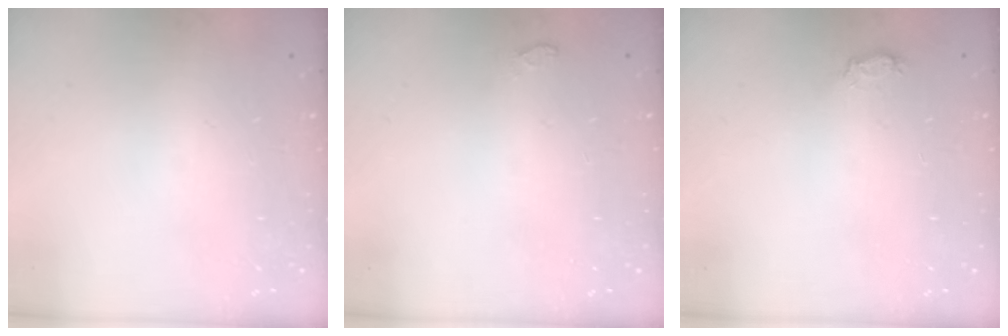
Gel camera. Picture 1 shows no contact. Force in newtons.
{"total": 6.5, "press": 3.5, "slide": 5.5}
{"total": 4.7, "press": 4.4, "slide": 1.5}